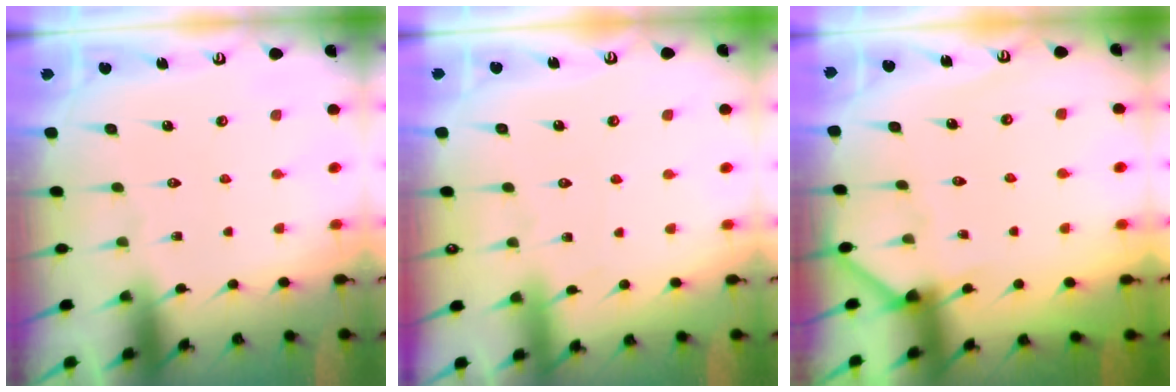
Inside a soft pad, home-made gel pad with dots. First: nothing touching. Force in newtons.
{"total": 3.2, "press": 3.1, "slide": 0.6}
{"total": 4.3, "press": 4.3, "slide": 0.5}